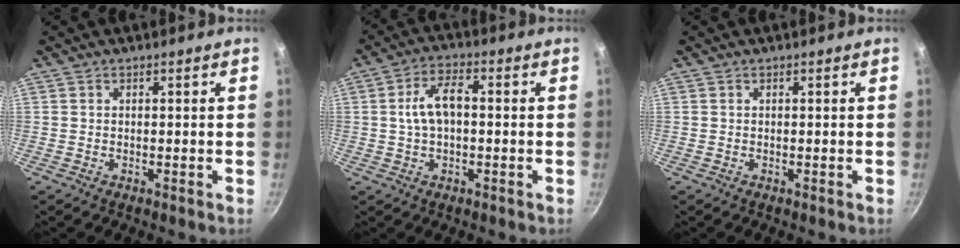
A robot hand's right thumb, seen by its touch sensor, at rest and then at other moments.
{"total": 7.1, "force": [0.4, 3.8, 6.0], "torque": [-0.117, 0.021, 0.002]}
{"total": 0.0}